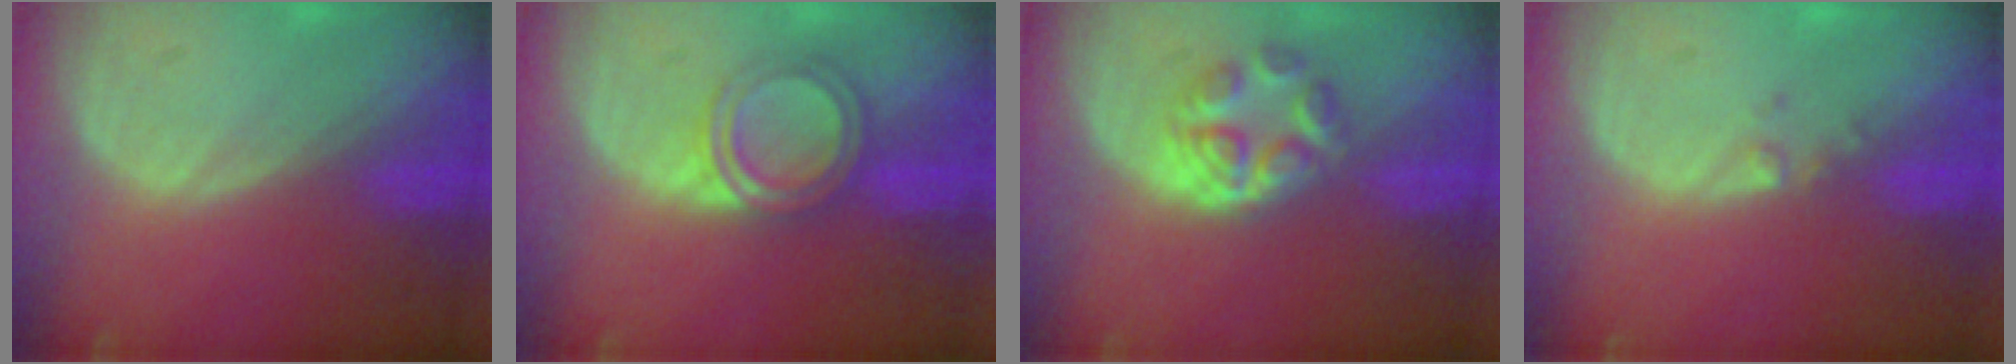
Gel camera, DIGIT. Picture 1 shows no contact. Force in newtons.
{"total": 4.6, "press": 4.6, "slide": 0.7}
{"total": 5.9, "press": 5.1, "slide": 2.9}
{"total": 1.0, "press": 0.9, "slide": 0.5}